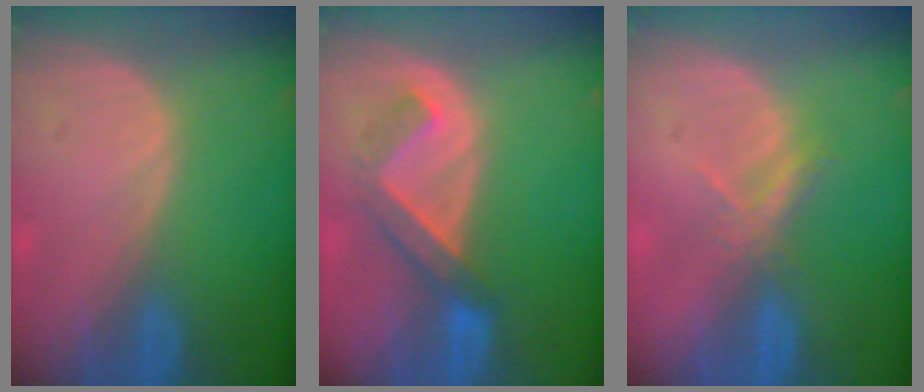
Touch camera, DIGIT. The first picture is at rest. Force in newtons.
{"total": 5.0, "press": 4.9, "slide": 1.0}
{"total": 2.6, "press": 2.5, "slide": 0.9}